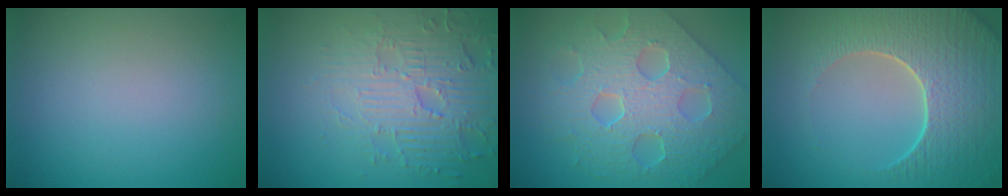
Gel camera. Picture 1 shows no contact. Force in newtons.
{"total": 4.8, "press": 4.7, "slide": 1.4}
{"total": 8.1, "press": 6.7, "slide": 4.6}
{"total": 8.1, "press": 6.1, "slide": 5.3}